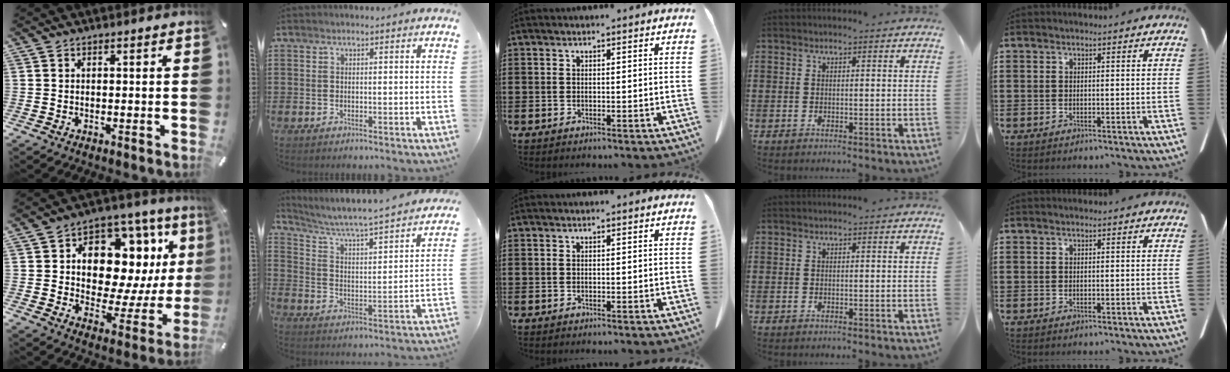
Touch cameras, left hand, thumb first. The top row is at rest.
{"thumb": {"total": 15.8, "force": [6.0, 10.3, 10.4], "torque": [-0.146, -0.042, 0.106]}, "index": {"total": 3.8, "force": [3.3, 0.0, 1.9], "torque": [-0.055, -0.039, 0.041]}}